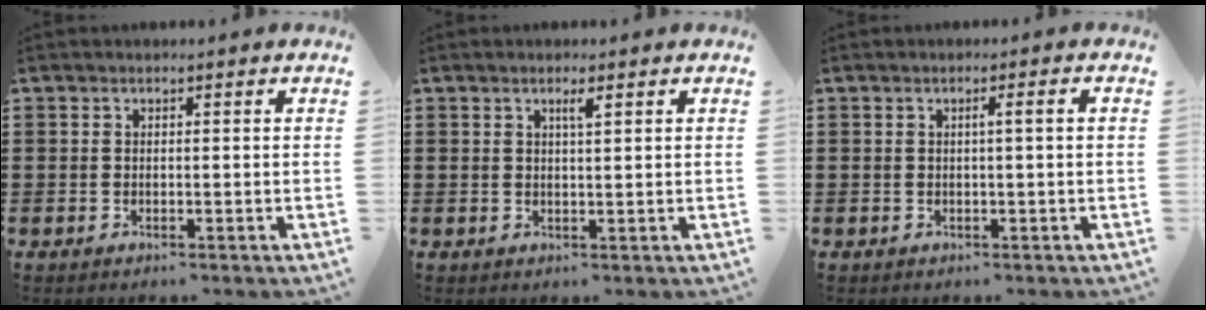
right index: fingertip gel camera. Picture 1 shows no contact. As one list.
[{"total": 1.6, "force": [0.8, 0.1, 1.3], "torque": [-0.027, 0.001, 0.014]}, {"total": 1.6, "force": [0.0, -0.3, 1.6], "torque": [-0.026, -0.003, -0.002]}]